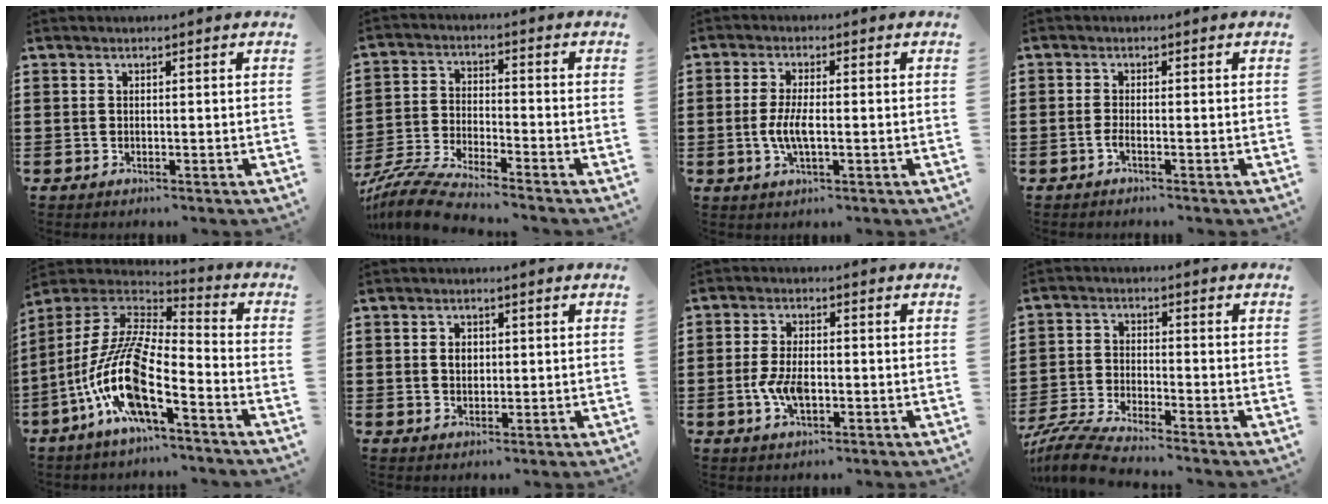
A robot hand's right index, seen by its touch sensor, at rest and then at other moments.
{"total": 7.6, "force": [-7.1, -0.2, 2.5], "torque": [-0.073, -0.010, -0.145]}
{"total": 4.6, "force": [-0.9, 1.6, 4.3], "torque": [-0.102, -0.006, -0.025]}
{"total": 1.5, "force": [-1.1, -0.1, 1.1], "torque": [-0.028, -0.008, -0.022]}
{"total": 13.2, "force": [-6.7, 2.9, 11.0], "torque": [-0.261, -0.026, -0.143]}
{"total": 2.0, "force": [0.2, 1.5, 1.3], "torque": [-0.029, 0.009, 0.001]}
{"total": 4.9, "force": [-1.1, 2.5, 4.1], "torque": [-0.094, -0.003, -0.023]}
{"total": 6.1, "force": [-5.8, -0.2, 2.0], "torque": [-0.055, -0.014, -0.115]}